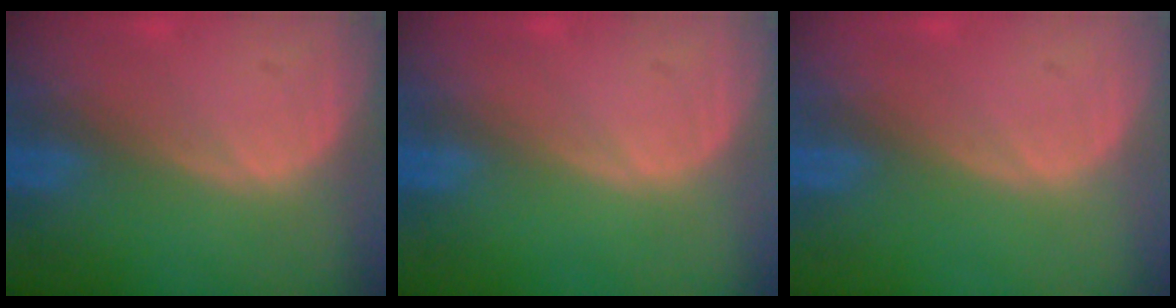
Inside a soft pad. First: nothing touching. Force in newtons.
{"total": 0.0}
{"total": 0.0}